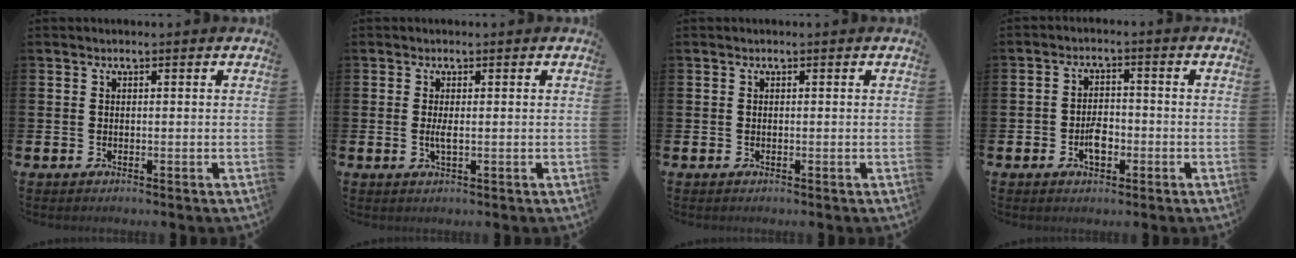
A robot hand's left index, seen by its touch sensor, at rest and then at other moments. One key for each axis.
{"total": 1.5, "fx": -0.1, "fy": 0.3, "fz": 1.5, "tx": -0.027, "ty": -0.002, "tz": -0.002}
{"total": 0.0}
{"total": 3.4, "fx": -1.3, "fy": 2.0, "fz": 2.4, "tx": -0.044, "ty": 0.005, "tz": -0.025}